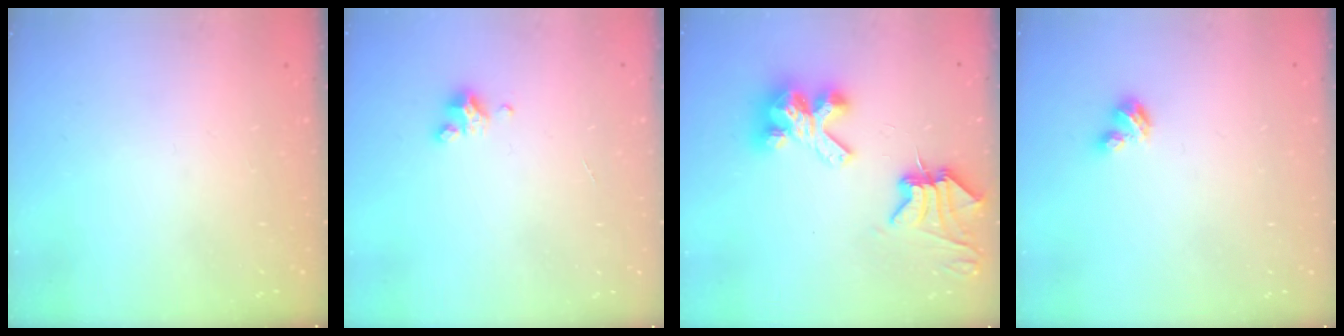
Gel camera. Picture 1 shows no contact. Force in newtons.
{"total": 2.9, "press": 2.9, "slide": 0.3}
{"total": 7.9, "press": 7.9, "slide": 0.9}
{"total": 3.4, "press": 3.4, "slide": 0.3}